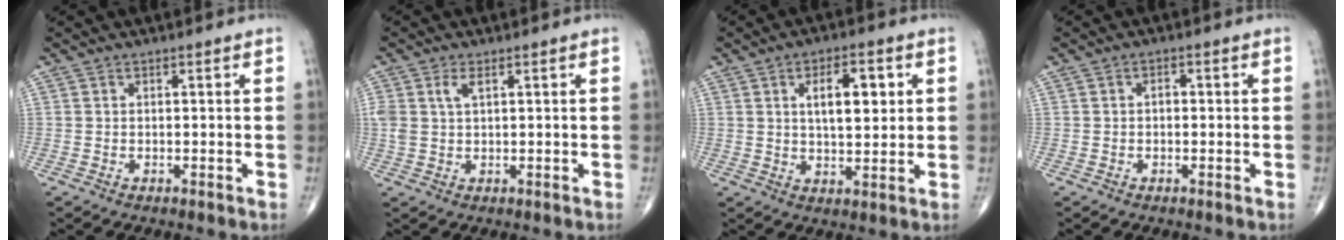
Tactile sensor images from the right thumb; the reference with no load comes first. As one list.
[{"total": 3.3, "force": [1.3, 1.7, 2.6], "torque": [-0.064, 0.006, 0.029]}, {"total": 8.7, "force": [2.4, 3.9, 7.4], "torque": [-0.092, -0.009, 0.037]}, {"total": 1.3, "force": [-0.1, 0.9, 0.9], "torque": [-0.006, 0.006, -0.007]}]